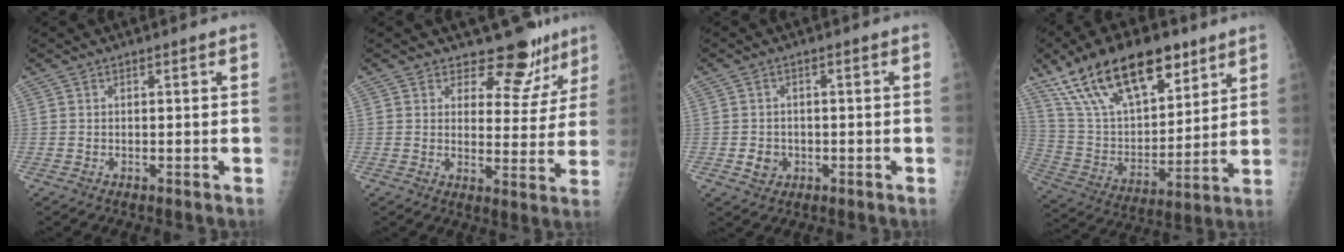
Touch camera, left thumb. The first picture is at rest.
{"total": 9.3, "force": [7.7, 4.8, 1.8], "torque": [0.016, -0.061, 0.091]}
{"total": 3.2, "force": [-0.8, 2.8, 1.2], "torque": [-0.010, 0.004, -0.008]}
{"total": 24.0, "force": [15.0, 11.0, 15.1], "torque": [-0.237, -0.035, 0.276]}